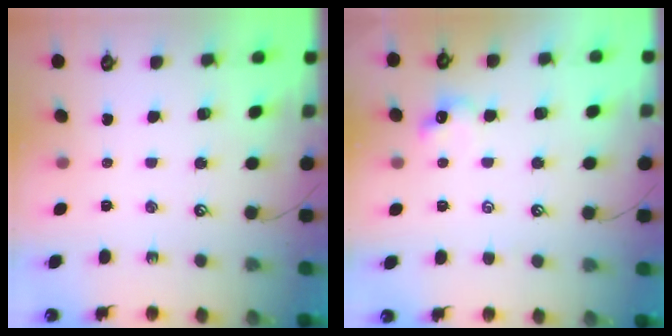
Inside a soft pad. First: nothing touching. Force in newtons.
{"total": 2.1, "press": 2.0, "slide": 0.7}